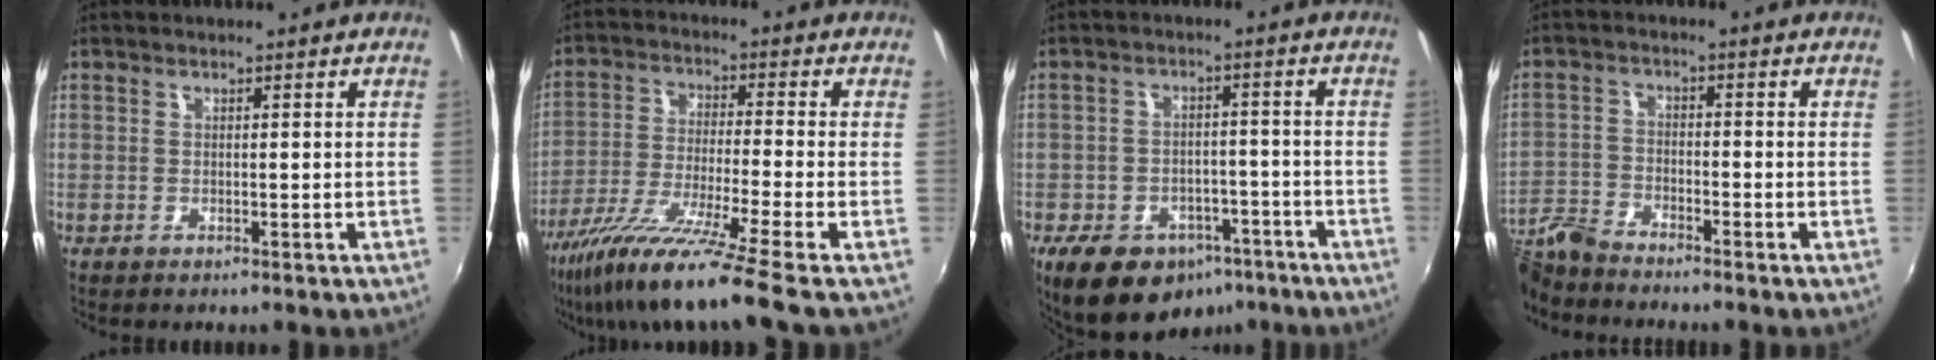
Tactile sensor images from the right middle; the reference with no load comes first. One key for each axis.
{"total": 14.3, "fx": -11.2, "fy": -2.2, "fz": 8.7, "tx": -0.174, "ty": -0.039, "tz": -0.201}
{"total": 14.8, "fx": -9.3, "fy": 9.2, "fz": 6.9, "tx": -0.152, "ty": 0.010, "tz": -0.119}
{"total": 7.1, "fx": -6.7, "fy": 1.2, "fz": 2.0, "tx": -0.053, "ty": -0.005, "tz": -0.142}